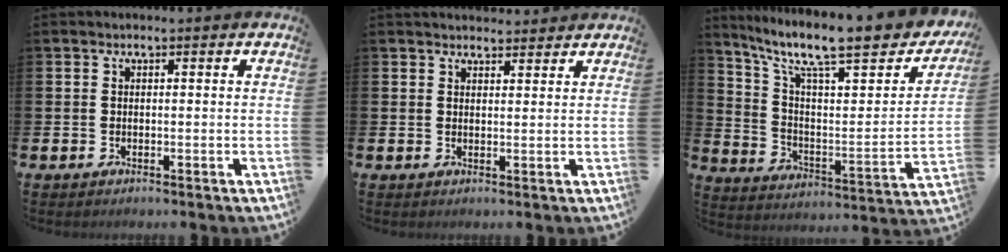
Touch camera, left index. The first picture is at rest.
{"total": 2.4, "force": [2.4, 0.6, 0.0], "torque": [0.008, -0.013, 0.041]}
{"total": 11.0, "force": [8.5, 2.8, 6.5], "torque": [-0.129, -0.071, 0.133]}